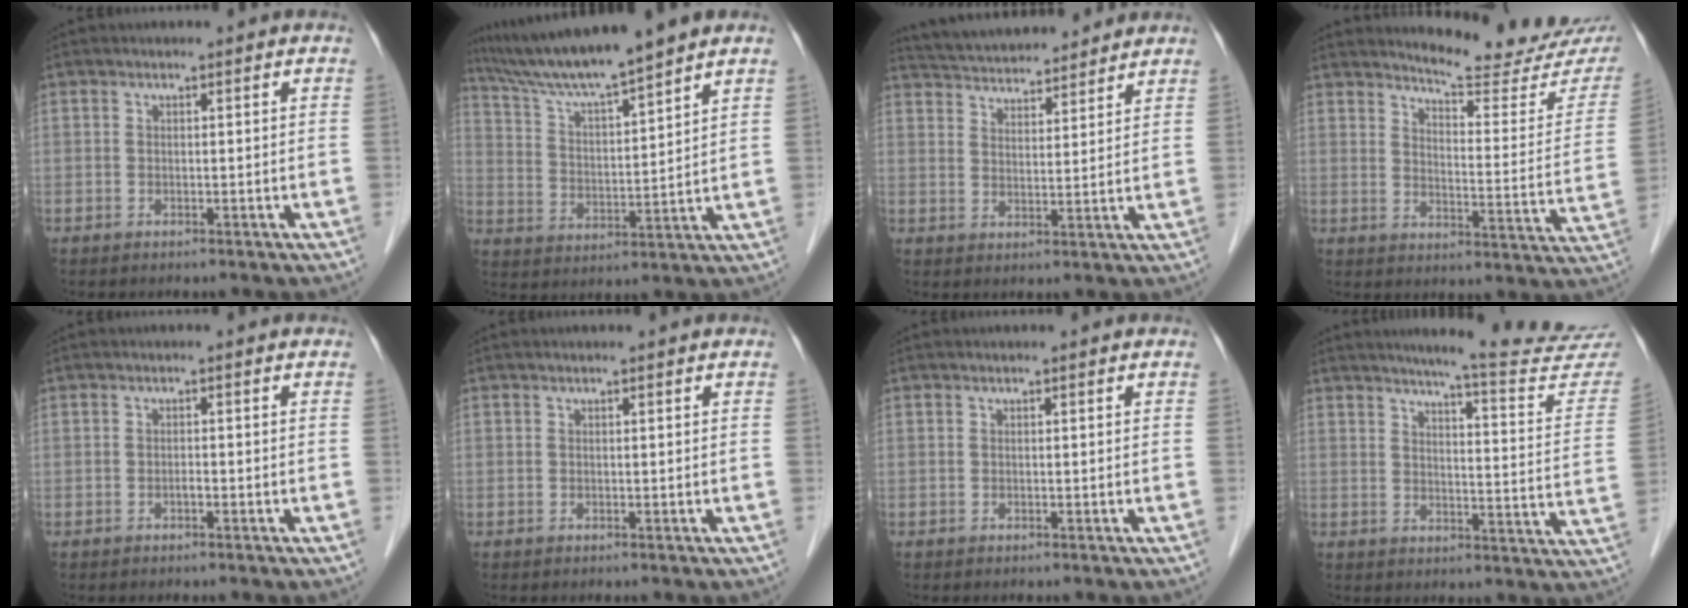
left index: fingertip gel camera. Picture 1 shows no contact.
{"total": 11.5, "force": [10.0, -1.1, 5.6], "torque": [-0.104, 0.010, 0.184]}
{"total": 13.2, "force": [12.4, 2.3, 3.9], "torque": [-0.066, 0.024, 0.193]}
{"total": 16.4, "force": [15.3, 1.8, 5.7], "torque": [-0.069, -0.085, 0.174]}
{"total": 0.6, "force": [-0.5, 0.1, 0.3], "torque": [-0.005, -0.002, -0.010]}
{"total": 0.0}
{"total": 0.0}
{"total": 18.6, "force": [17.4, -0.3, 6.4], "torque": [-0.080, -0.099, 0.195]}